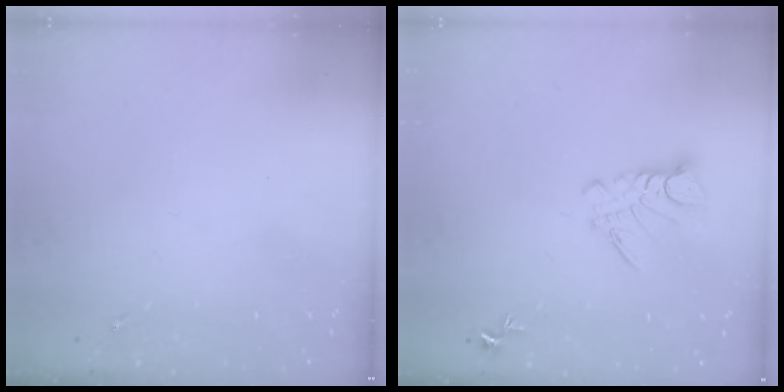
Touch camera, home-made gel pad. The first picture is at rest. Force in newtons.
{"total": 8.0, "press": 8.0, "slide": 0.7}